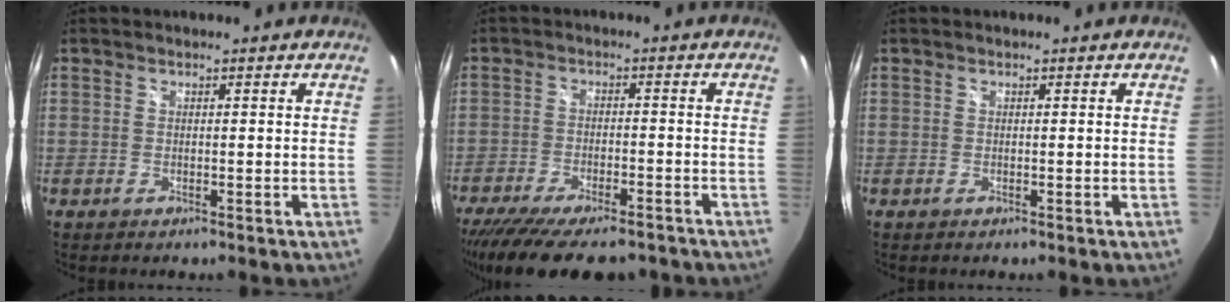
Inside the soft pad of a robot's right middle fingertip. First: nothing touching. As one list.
[{"total": 16.5, "force": [-13.4, 4.6, 8.4], "torque": [-0.174, -0.040, -0.202]}, {"total": 0.0}]